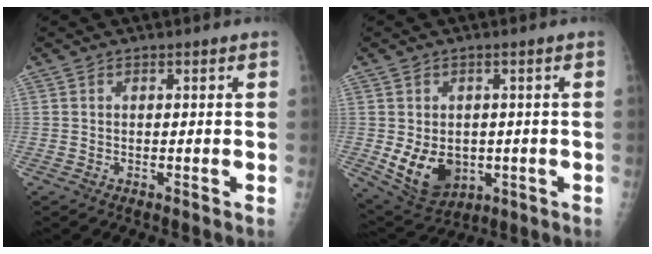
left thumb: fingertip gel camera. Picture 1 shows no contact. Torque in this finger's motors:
{"motor_torque": [1.28, 1.45, 0.54, -0.50, 0.09]}